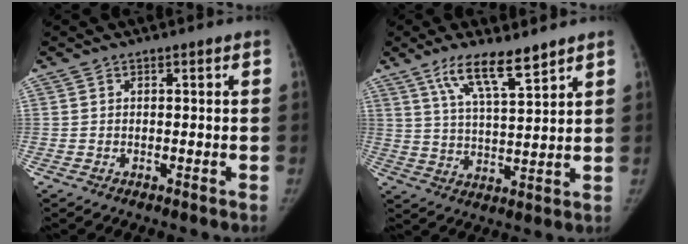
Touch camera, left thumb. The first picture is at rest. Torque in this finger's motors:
{"motor_torque": [0.44, -0.26, 0.76, -1.01, 0.09]}